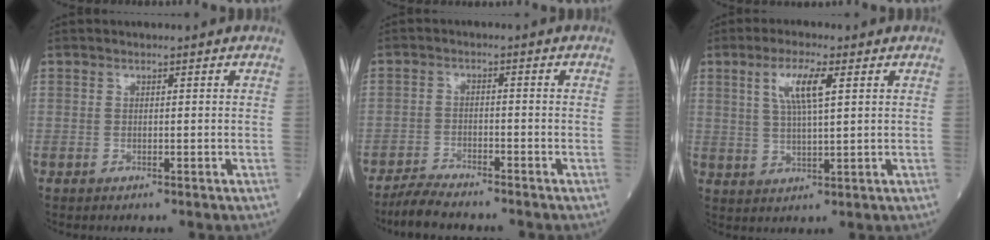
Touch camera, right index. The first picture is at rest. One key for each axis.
{"total": 4.8, "fx": -4.5, "fy": 0.4, "fz": 1.5, "tx": -0.028, "ty": -0.017, "tz": -0.084}
{"total": 6.3, "fx": 2.4, "fy": 0.8, "fz": 5.7, "tx": -0.115, "ty": 0.005, "tz": 0.048}